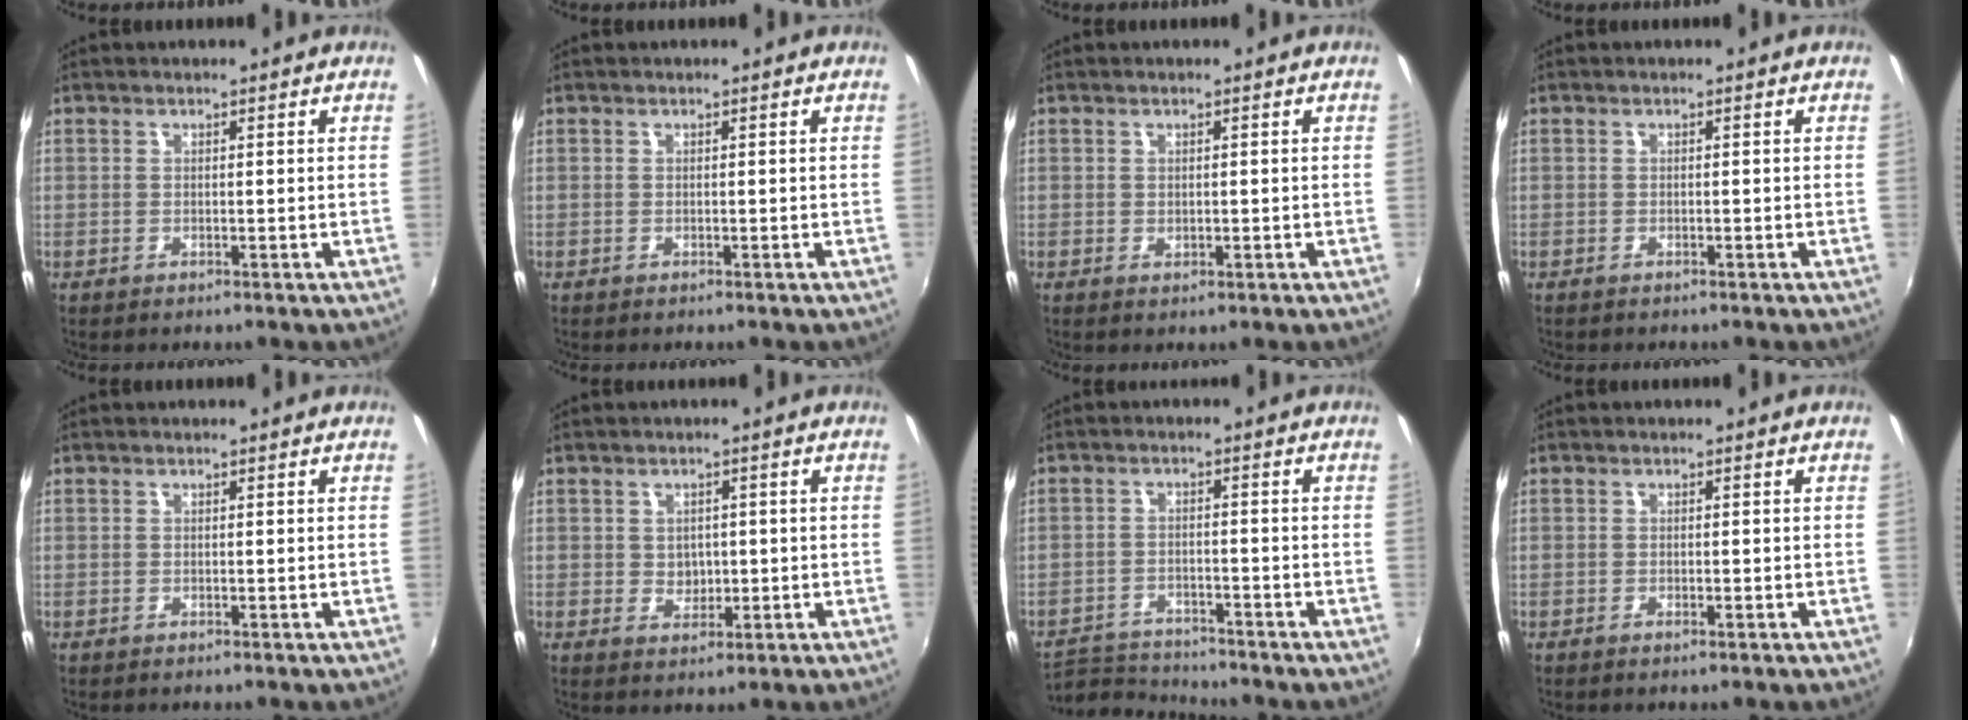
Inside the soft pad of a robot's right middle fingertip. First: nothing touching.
{"total": 0.0}
{"total": 0.5, "force": [0.0, 0.5, 0.3], "torque": [-0.002, -0.001, 0.000]}
{"total": 0.6, "force": [-0.5, 0.2, 0.1], "torque": [-0.002, -0.002, -0.010]}
{"total": 0.0}
{"total": 3.1, "force": [0.0, 2.8, 1.4], "torque": [-0.021, 0.001, 0.001]}
{"total": 6.9, "force": [-6.7, 1.4, 0.3], "torque": [-0.027, 0.010, -0.121]}
{"total": 0.7, "force": [-0.5, 0.2, 0.5], "torque": [-0.008, -0.001, -0.008]}